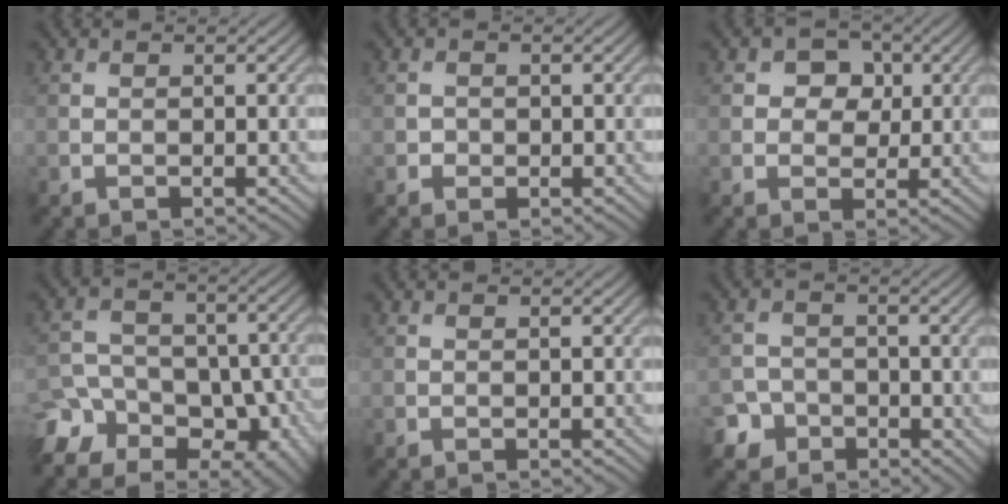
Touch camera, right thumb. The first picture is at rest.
{"total": 1.0, "force": [-0.2, 0.9, 0.2], "torque": [0.001, -0.003, -0.008]}
{"total": 4.0, "force": [1.0, 3.3, 2.1], "torque": [-0.031, 0.002, 0.002]}
{"total": 13.1, "force": [-7.8, 9.2, 5.2], "torque": [-0.122, -0.021, -0.134]}
{"total": 0.0}
{"total": 4.0, "force": [-2.4, 3.1, 0.6], "torque": [0.001, -0.002, -0.046]}